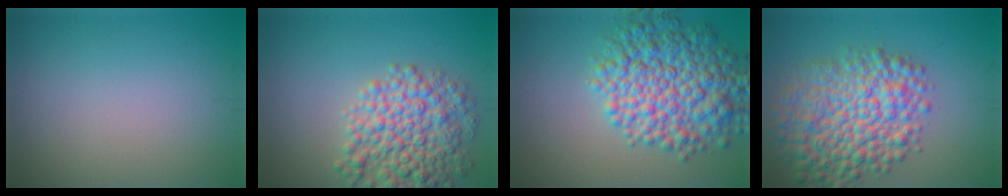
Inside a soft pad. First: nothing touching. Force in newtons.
{"total": 7.0, "press": 7.0, "slide": 0.2}
{"total": 8.7, "press": 8.7, "slide": 0.1}
{"total": 9.4, "press": 9.4, "slide": 0.3}